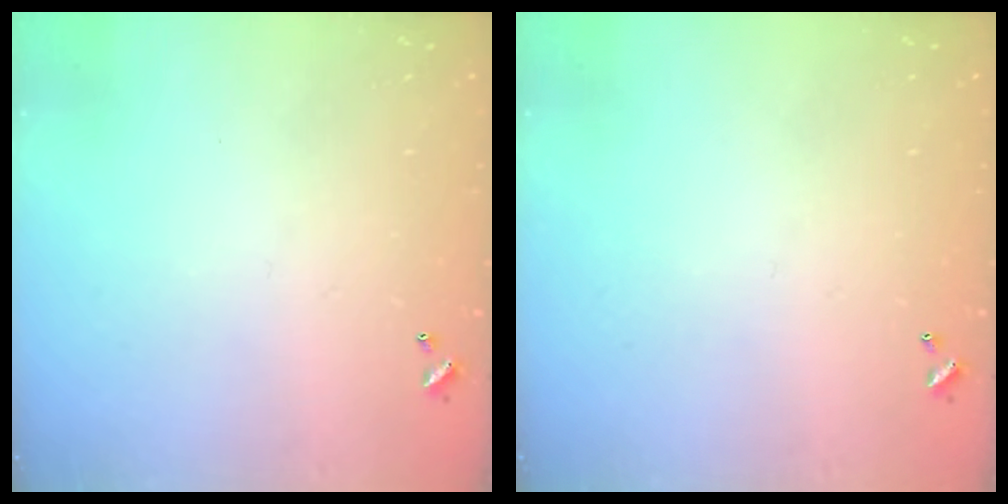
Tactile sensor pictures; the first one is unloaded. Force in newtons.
{"total": 0.0}